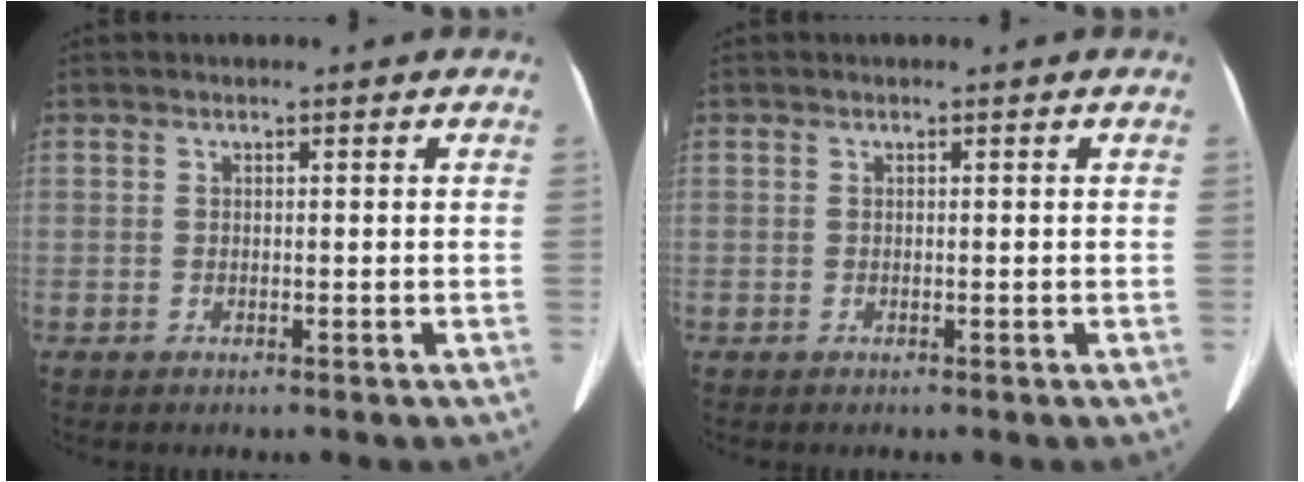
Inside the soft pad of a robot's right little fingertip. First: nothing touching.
{"total": 0.0}